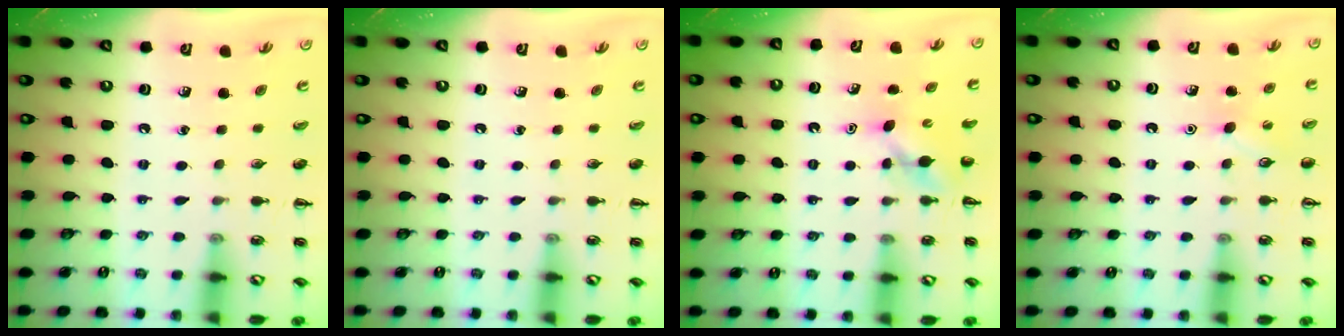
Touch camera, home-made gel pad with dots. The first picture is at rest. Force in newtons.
{"total": 0.0}
{"total": 4.0, "press": 3.8, "slide": 1.0}
{"total": 5.4, "press": 5.2, "slide": 1.2}